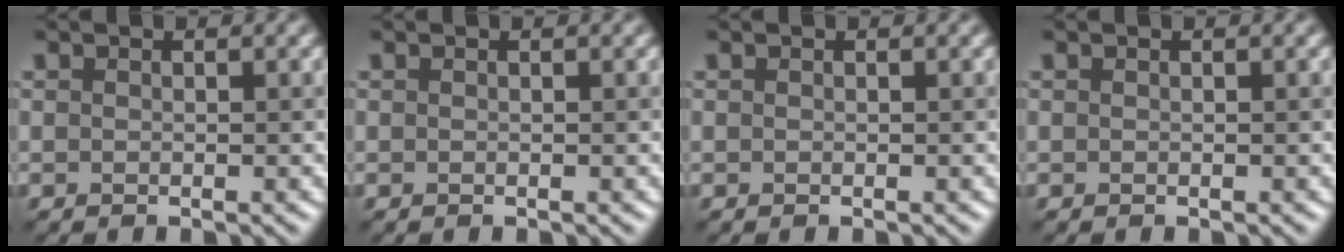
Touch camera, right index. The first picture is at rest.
{"total": 0.0}
{"total": 0.0}
{"total": 0.0}